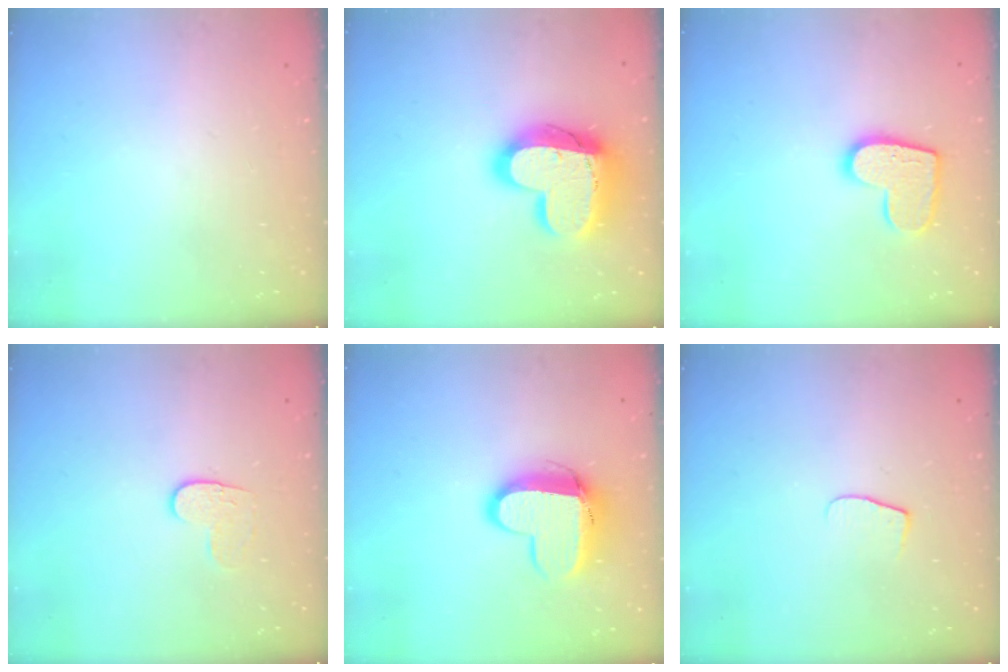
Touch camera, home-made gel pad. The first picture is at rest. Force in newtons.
{"total": 19.7, "press": 19.7, "slide": 1.4}
{"total": 12.7, "press": 12.6, "slide": 0.8}
{"total": 5.8, "press": 5.8, "slide": 0.6}
{"total": 11.4, "press": 11.4, "slide": 1.1}
{"total": 6.6, "press": 6.6, "slide": 0.5}